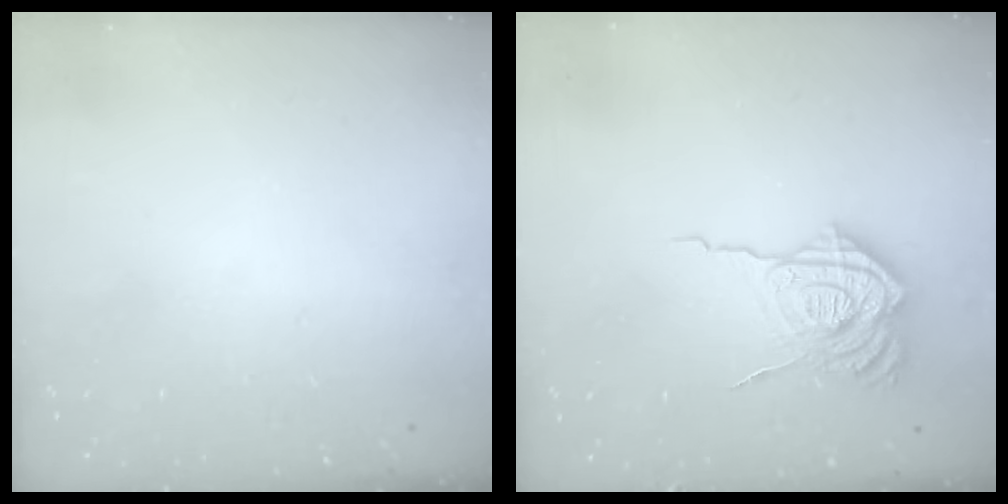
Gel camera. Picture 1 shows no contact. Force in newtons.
{"total": 16.1, "press": 16.0, "slide": 1.7}